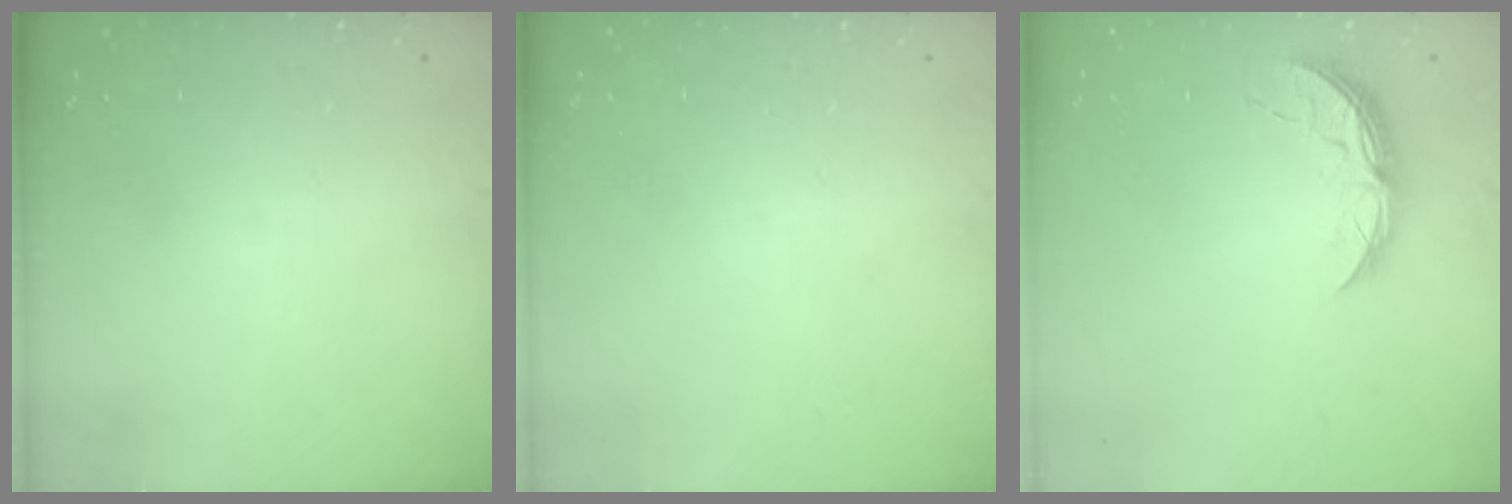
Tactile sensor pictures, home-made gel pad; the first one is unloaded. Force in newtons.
{"total": 0.0}
{"total": 5.9, "press": 5.9, "slide": 0.5}